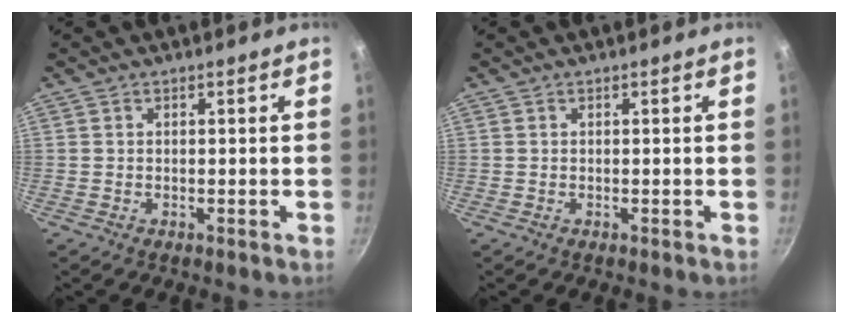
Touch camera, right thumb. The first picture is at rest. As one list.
[{"total": 0.0}]